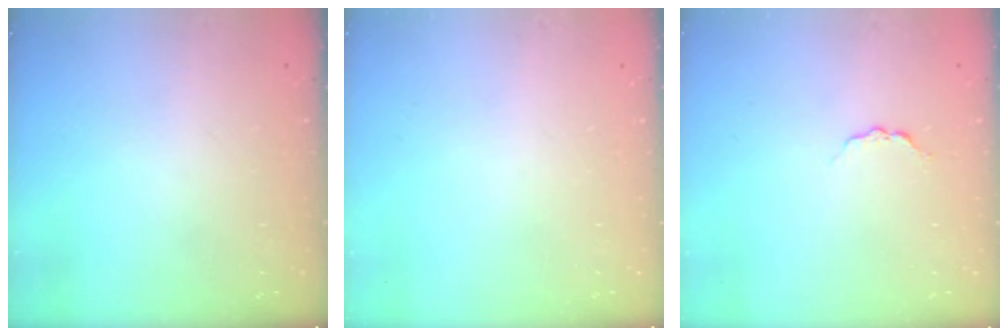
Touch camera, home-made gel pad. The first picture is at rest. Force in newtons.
{"total": 0.0}
{"total": 3.4, "press": 3.4, "slide": 0.4}